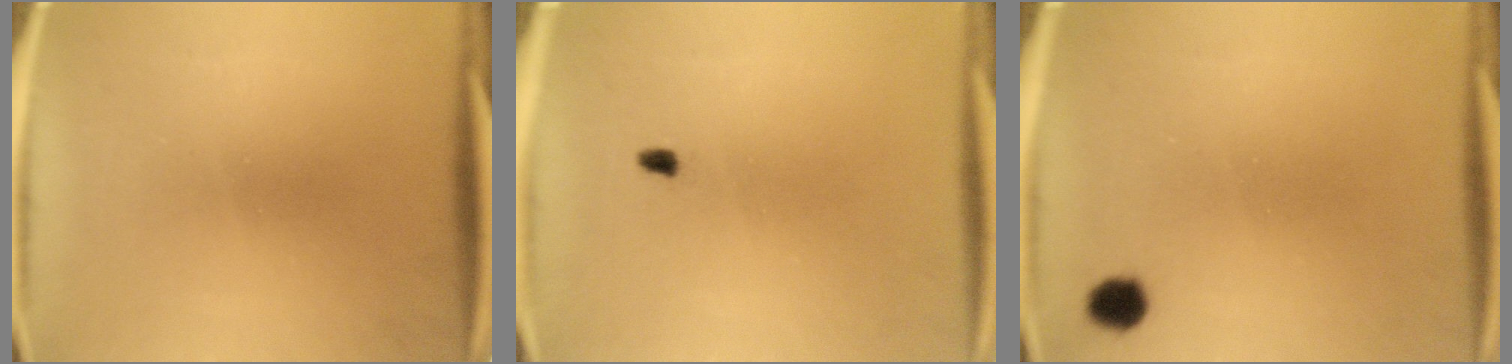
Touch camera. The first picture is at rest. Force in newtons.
{"total": 0.9}
{"total": 3.1}